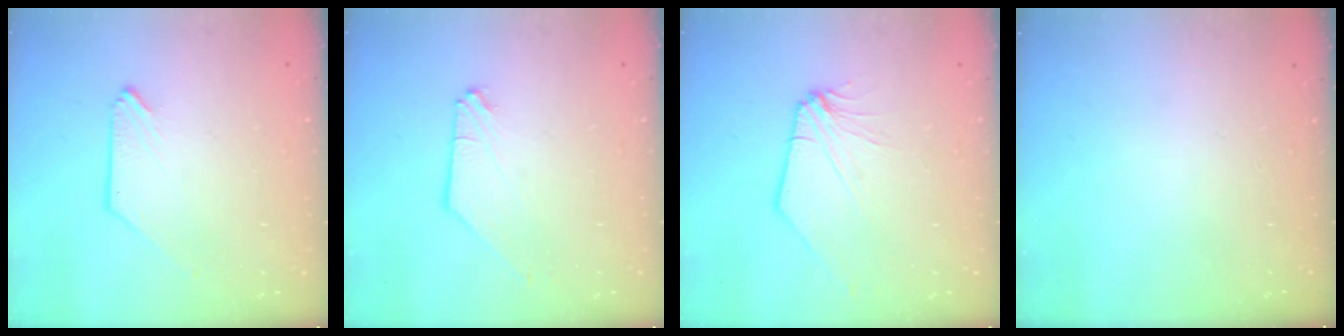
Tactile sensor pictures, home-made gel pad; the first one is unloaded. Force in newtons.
{"total": 0.0}
{"total": 0.0}
{"total": 0.0}